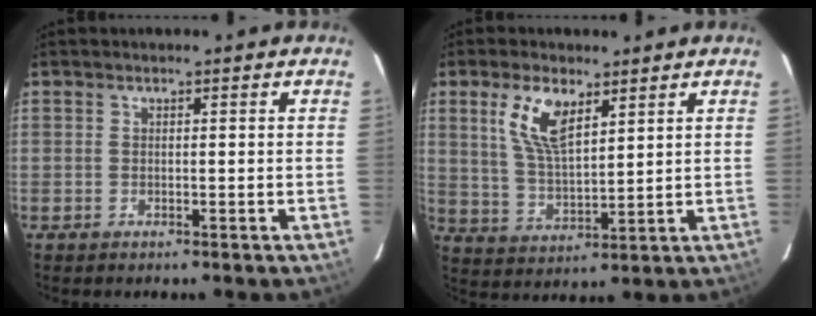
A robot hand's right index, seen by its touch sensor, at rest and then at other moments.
{"total": 9.3, "force": [4.6, 3.8, 7.1], "torque": [-0.137, 0.006, 0.097]}